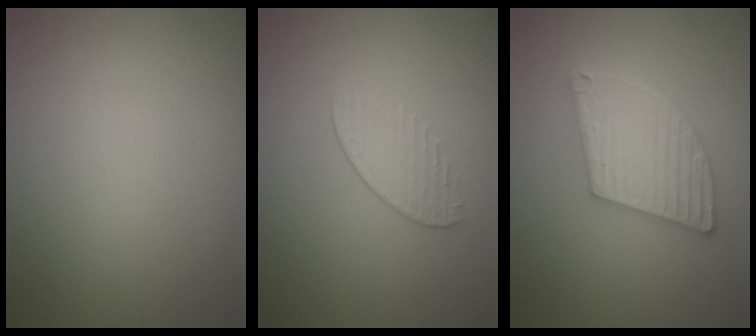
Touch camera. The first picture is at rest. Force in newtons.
{"total": 1.3, "press": 0.7, "slide": 1.1}
{"total": 5.2, "press": 5.2, "slide": 0.5}